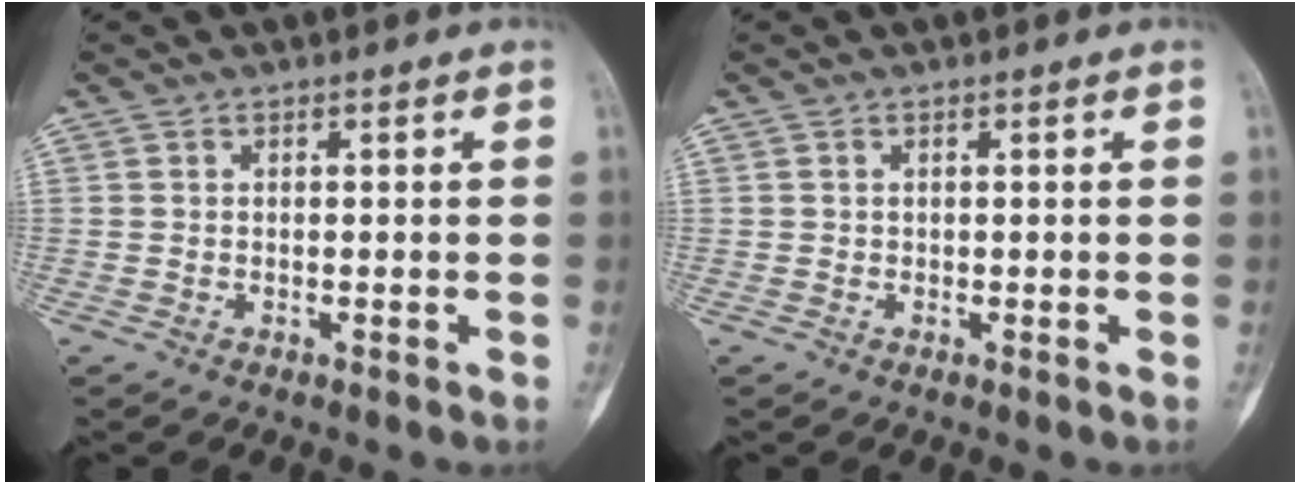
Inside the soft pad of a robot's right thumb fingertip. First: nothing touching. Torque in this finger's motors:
{"motor_torque": [-0.14, 0.11, -0.21, -0.22, -0.05]}